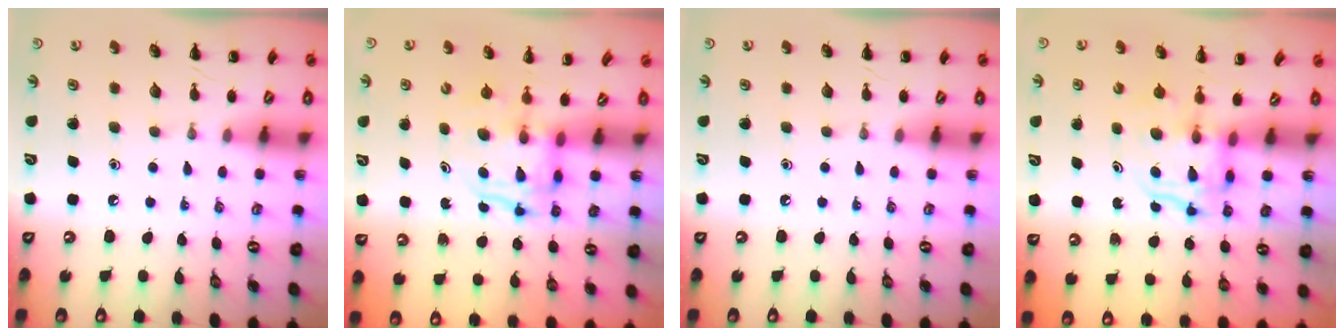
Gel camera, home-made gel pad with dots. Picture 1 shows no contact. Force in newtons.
{"total": 4.0, "press": 3.9, "slide": 0.4}
{"total": 0.0}
{"total": 3.8, "press": 3.8, "slide": 0.4}